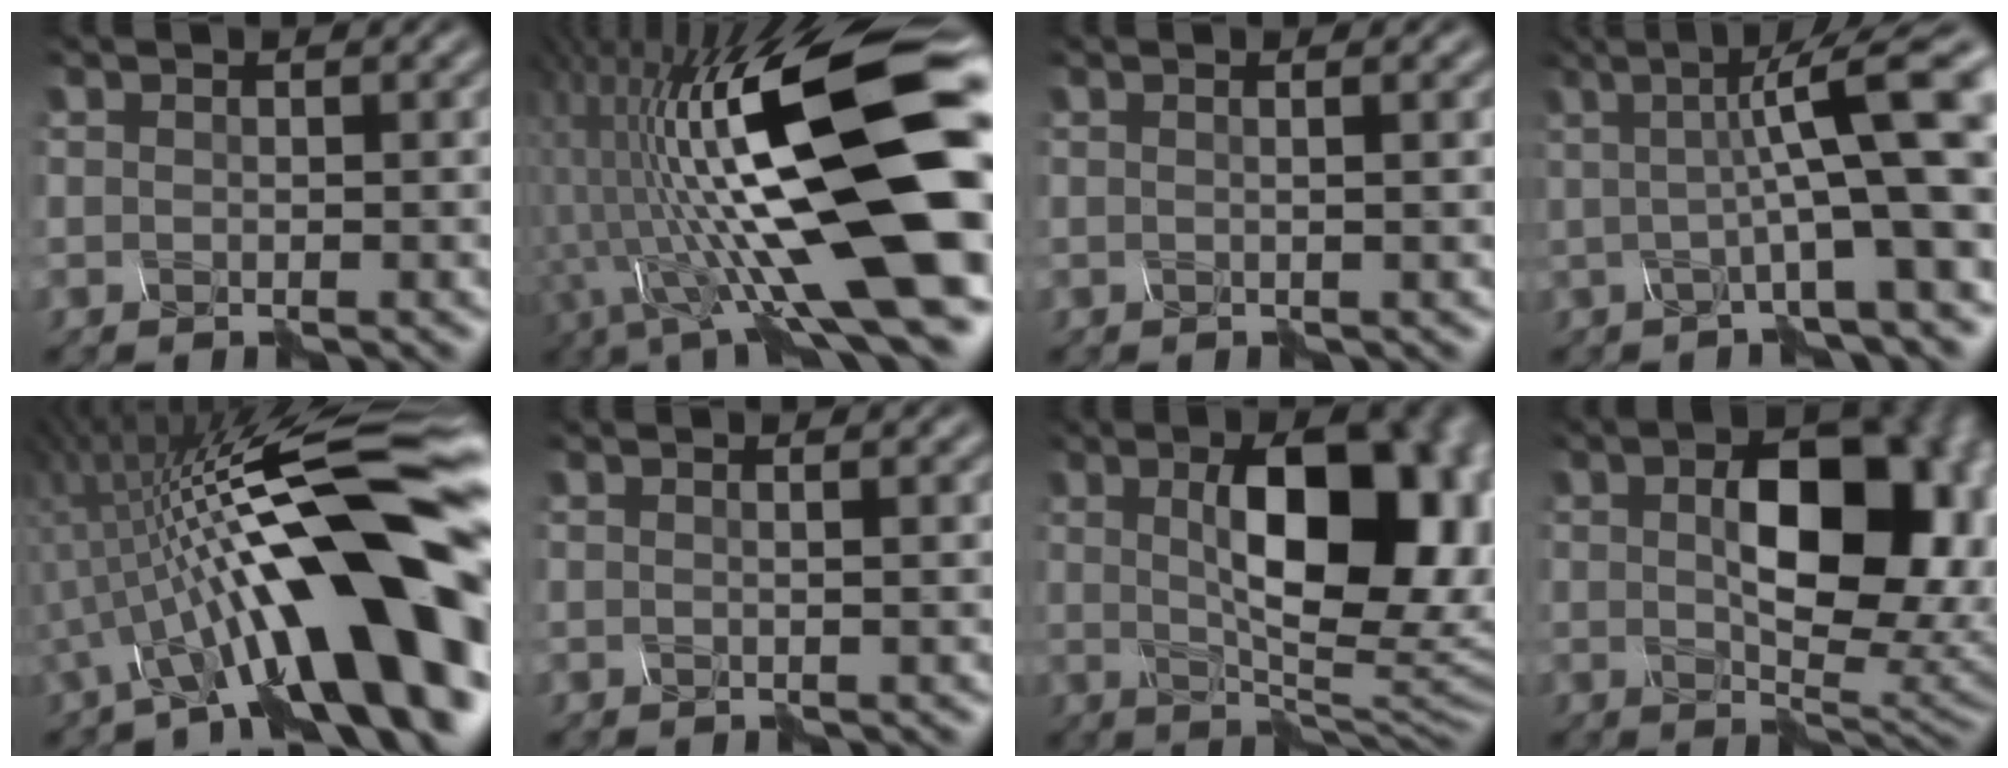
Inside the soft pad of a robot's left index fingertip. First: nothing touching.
{"total": 17.0, "force": [-1.1, 5.8, 15.9], "torque": [-0.268, 0.025, -0.007]}
{"total": 2.5, "force": [0.7, 1.2, 2.1], "torque": [-0.017, 0.033, -0.012]}
{"total": 8.9, "force": [0.3, 1.4, 8.7], "torque": [-0.129, 0.015, 0.018]}
{"total": 15.8, "force": [-4.4, 3.6, 14.8], "torque": [-0.202, 0.037, -0.062]}
{"total": 2.2, "force": [0.6, 1.1, 1.8], "torque": [-0.013, 0.029, -0.012]}
{"total": 13.1, "force": [1.5, 5.7, 11.7], "torque": [-0.140, 0.020, 0.035]}
{"total": 10.8, "force": [0.8, 5.8, 9.0], "torque": [-0.133, 0.002, 0.037]}